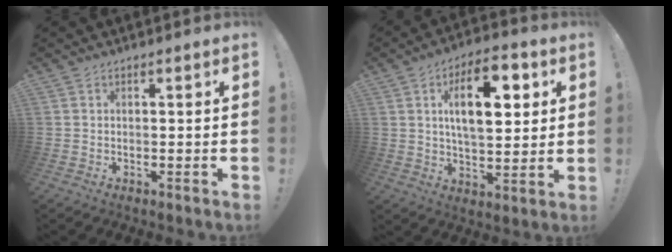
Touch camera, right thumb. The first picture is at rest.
{"total": 15.8, "force": [5.2, 7.7, 12.8], "torque": [-0.180, -0.002, 0.080]}